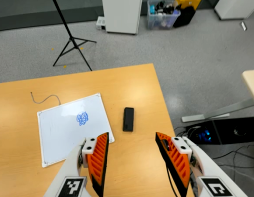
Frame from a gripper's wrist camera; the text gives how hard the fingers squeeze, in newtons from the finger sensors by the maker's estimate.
{"total": 0.0}